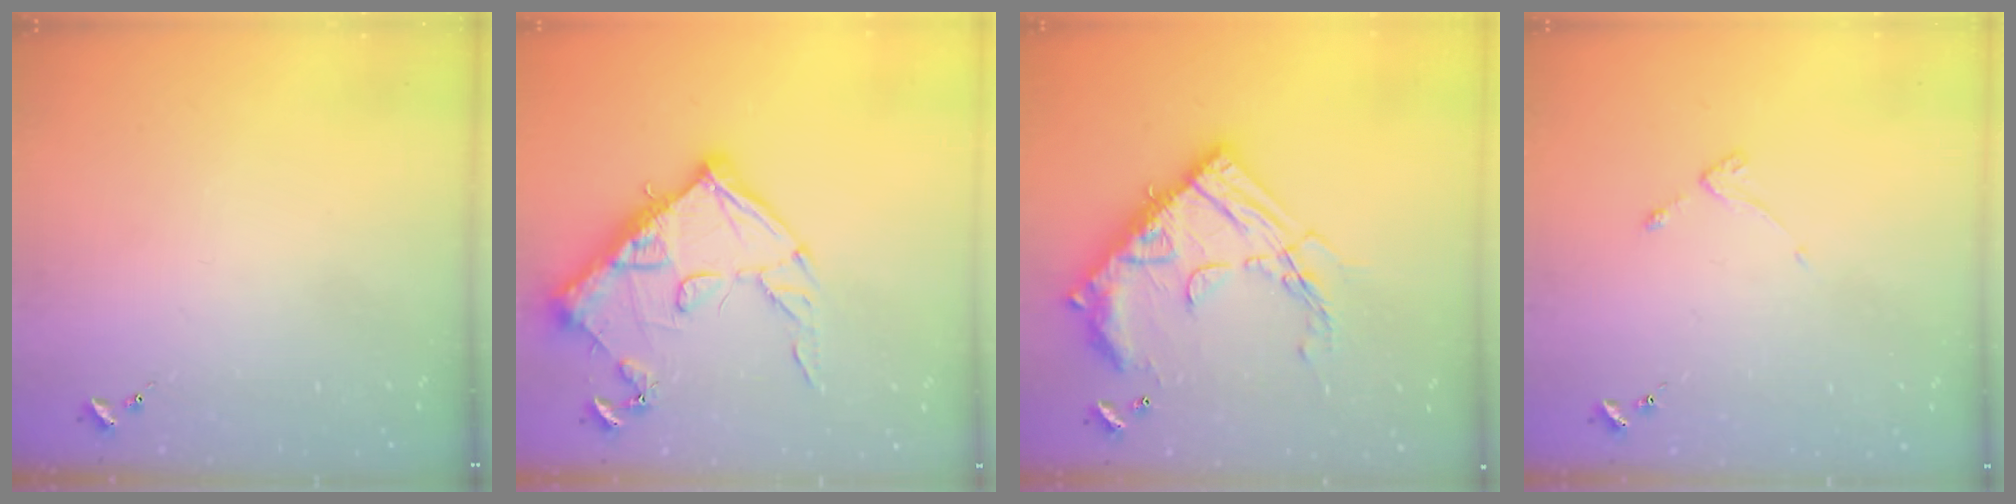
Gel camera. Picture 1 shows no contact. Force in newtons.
{"total": 15.4, "press": 15.4, "slide": 0.9}
{"total": 23.7, "press": 23.6, "slide": 2.2}
{"total": 2.6, "press": 2.6, "slide": 0.5}